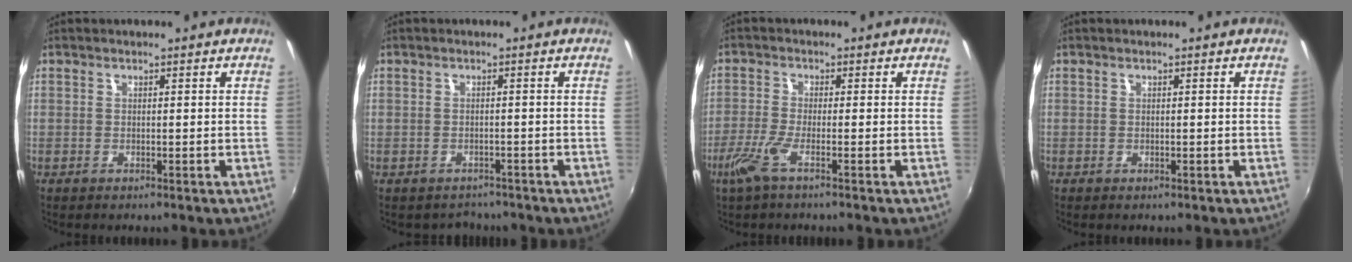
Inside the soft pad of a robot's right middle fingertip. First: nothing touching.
{"total": 2.9, "force": [-2.1, 1.9, -0.2], "torque": [-0.004, 0.004, -0.030]}
{"total": 4.6, "force": [-2.7, 0.0, 3.7], "torque": [-0.097, -0.012, -0.056]}
{"total": 0.0}